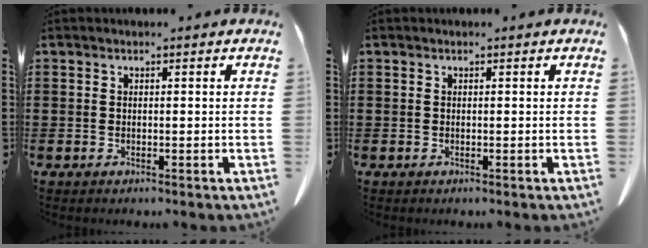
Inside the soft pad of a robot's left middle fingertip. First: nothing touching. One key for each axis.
{"total": 0.0}